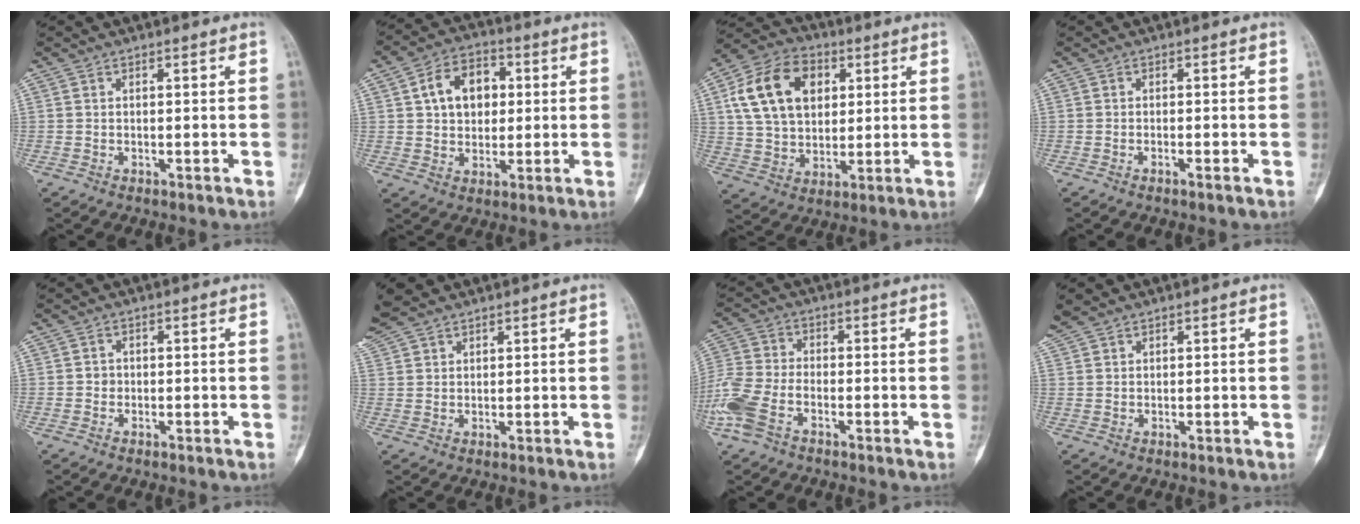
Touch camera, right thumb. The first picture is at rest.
{"total": 10.6, "force": [2.2, 7.7, 7.0], "torque": [-0.084, 0.007, 0.032]}
{"total": 16.7, "force": [4.8, 11.8, 10.8], "torque": [-0.170, 0.003, 0.086]}
{"total": 1.0, "force": [-0.7, 0.0, 0.7], "torque": [-0.016, 0.005, -0.011]}
{"total": 1.0, "force": [-0.3, 0.9, 0.3], "torque": [0.006, 0.006, -0.007]}
{"total": 6.7, "force": [5.3, 2.9, 3.0], "torque": [-0.068, 0.011, 0.115]}
{"total": 10.0, "force": [-4.6, 5.3, 7.0], "torque": [-0.180, 0.014, -0.097]}
{"total": 2.9, "force": [2.4, 1.1, 1.1], "torque": [-0.028, 0.016, 0.053]}